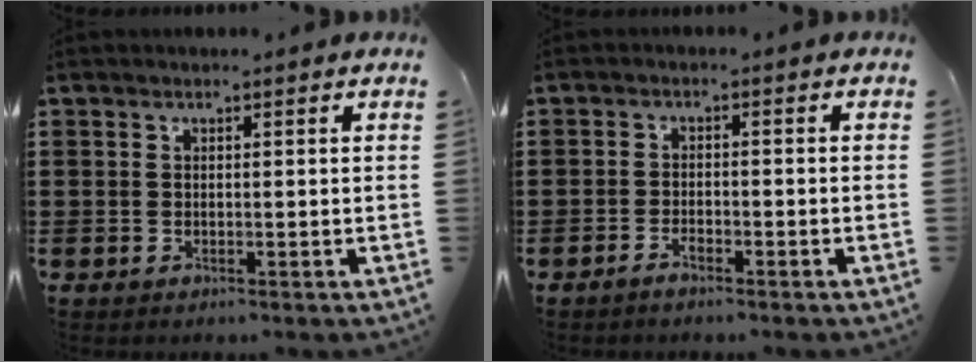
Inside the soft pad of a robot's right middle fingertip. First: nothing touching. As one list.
[{"total": 1.8, "force": [-1.4, 0.4, 1.0], "torque": [-0.021, 0.000, -0.027]}]